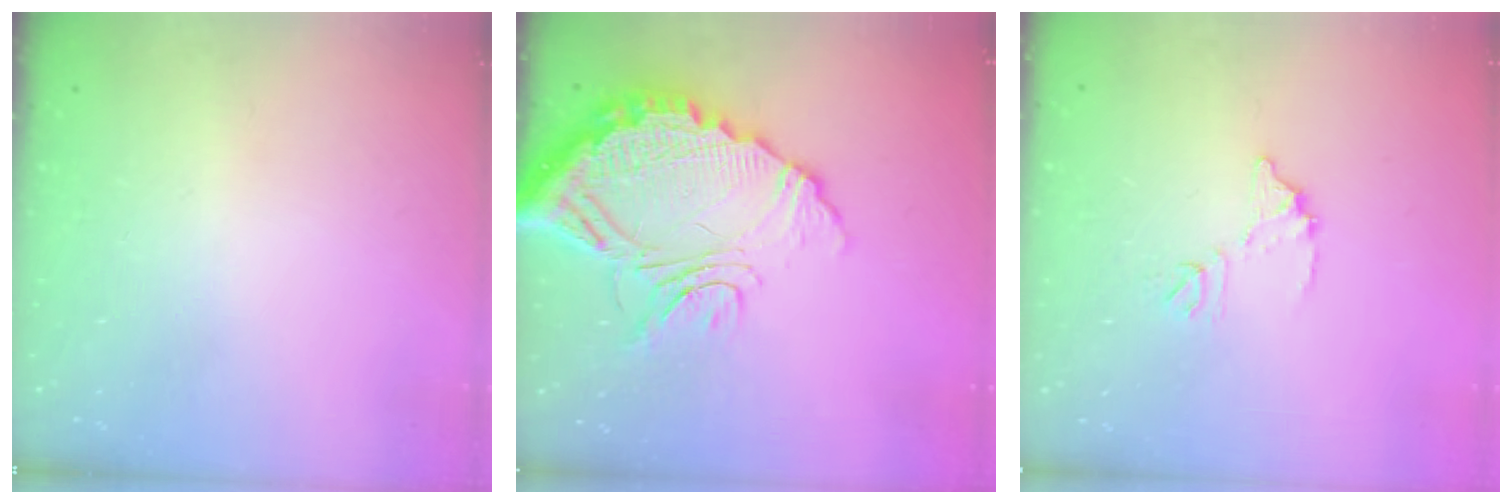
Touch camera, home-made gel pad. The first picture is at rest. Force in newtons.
{"total": 19.6, "press": 19.5, "slide": 1.7}
{"total": 7.8, "press": 7.8, "slide": 0.3}